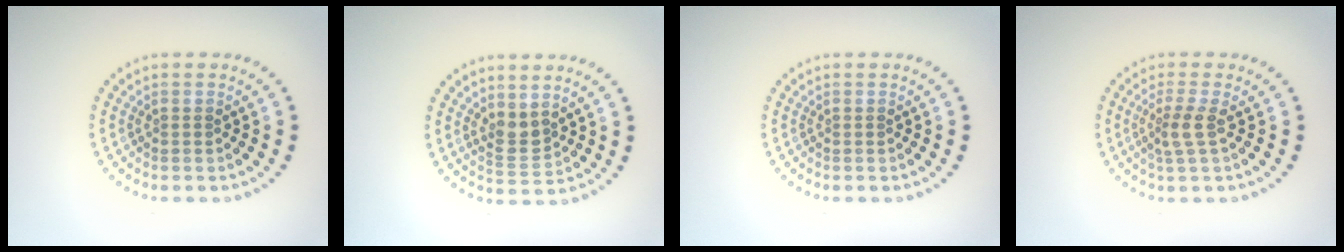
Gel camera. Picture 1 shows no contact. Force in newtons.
{"total": 1.9, "press": 1.6, "slide": 1.1}
{"total": 0.0}
{"total": 2.1, "press": 1.6, "slide": 1.3}